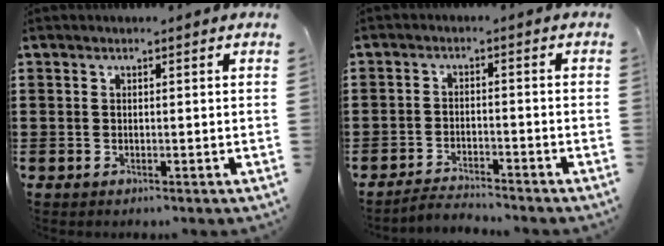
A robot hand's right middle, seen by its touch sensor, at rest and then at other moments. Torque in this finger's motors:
{"motor_torque": [-1.11, -0.48, -0.70, -0.12]}